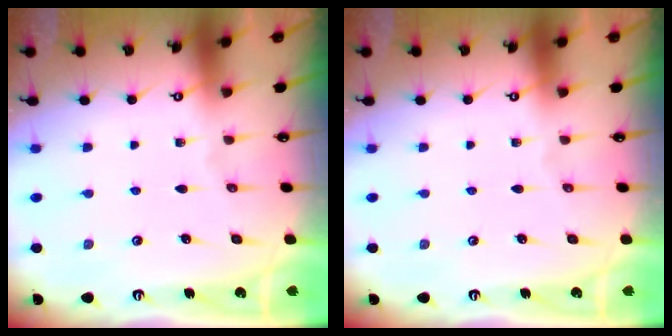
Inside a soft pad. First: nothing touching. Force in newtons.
{"total": 0.0}